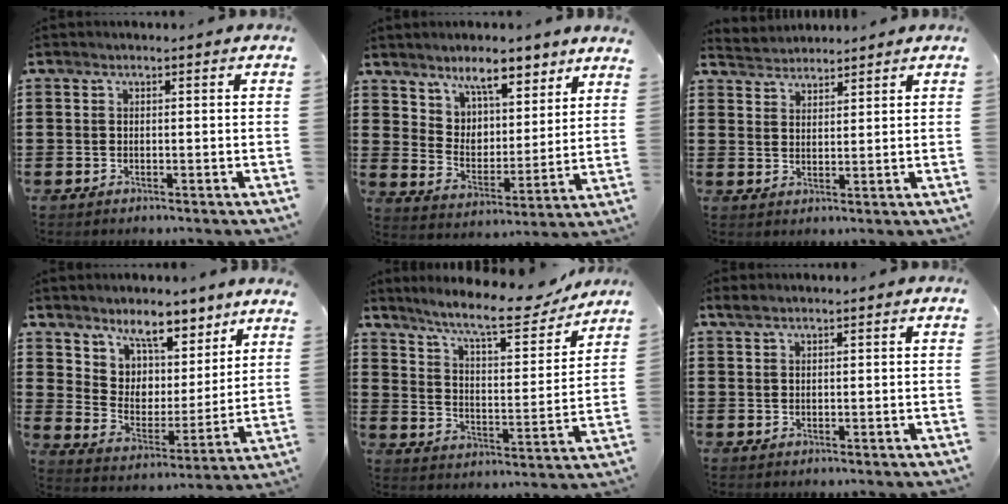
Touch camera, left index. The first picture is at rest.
{"total": 7.0, "force": [6.5, 2.2, 1.3], "torque": [-0.048, -0.038, 0.117]}
{"total": 3.1, "force": [3.0, 0.6, -0.5], "torque": [-0.002, -0.004, 0.057]}
{"total": 6.5, "force": [5.7, 3.2, -0.3], "torque": [-0.033, -0.054, 0.103]}
{"total": 10.3, "force": [8.8, 1.3, 5.1], "torque": [-0.114, -0.046, 0.148]}
{"total": 1.1, "force": [0.8, 0.3, 0.7], "torque": [-0.014, 0.002, 0.014]}